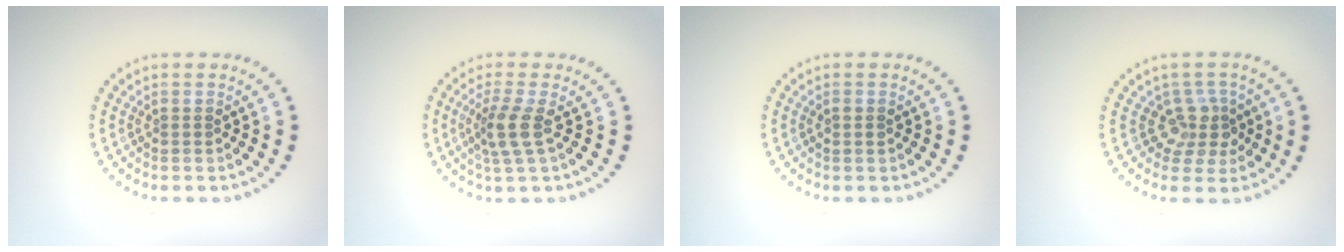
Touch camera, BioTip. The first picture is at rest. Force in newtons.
{"total": 2.9, "press": 2.1, "slide": 1.9}
{"total": 0.9, "press": 0.9, "slide": 0.1}
{"total": 3.0, "press": 2.2, "slide": 1.9}